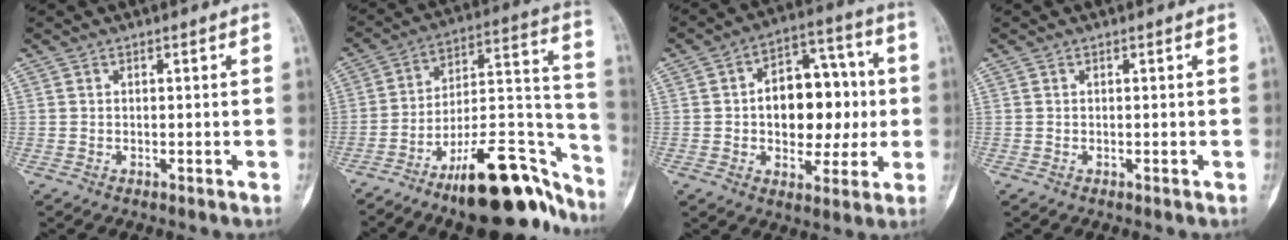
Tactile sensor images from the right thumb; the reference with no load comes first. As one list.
[{"total": 23.5, "force": [-16.2, 7.7, 15.2], "torque": [-0.157, 0.121, -0.258]}, {"total": 16.7, "force": [0.3, 10.8, 12.6], "torque": [-0.136, 0.031, 0.006]}, {"total": 0.0}]